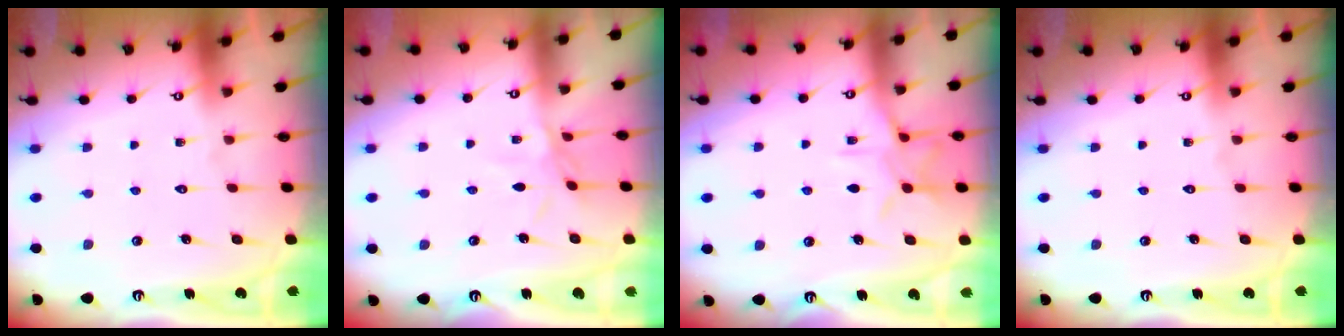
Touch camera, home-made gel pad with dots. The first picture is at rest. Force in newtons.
{"total": 5.1, "press": 5.1, "slide": 0.6}
{"total": 9.4, "press": 9.4, "slide": 0.7}
{"total": 0.0}